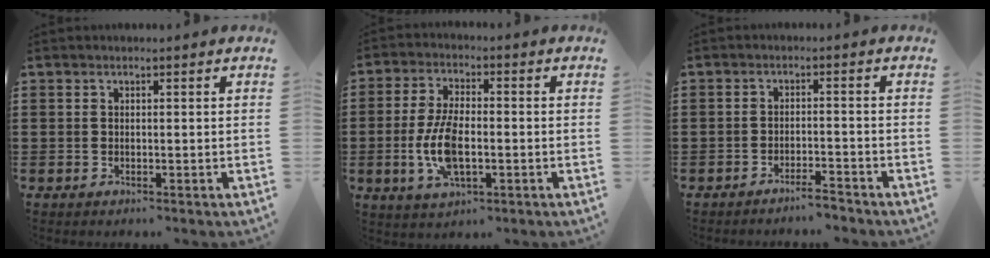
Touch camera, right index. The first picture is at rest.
{"total": 8.3, "force": [-1.7, 3.5, 7.3], "torque": [-0.165, -0.006, -0.036]}
{"total": 2.8, "force": [-2.7, 0.0, 0.8], "torque": [-0.016, 0.001, -0.055]}